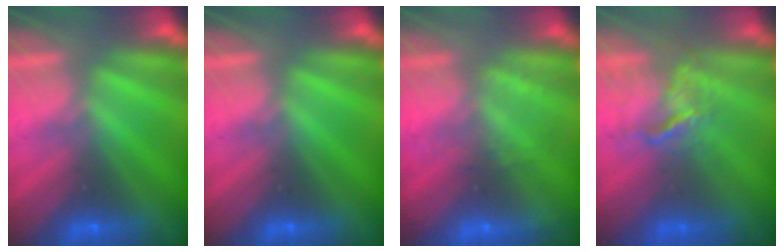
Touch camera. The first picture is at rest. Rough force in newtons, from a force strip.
{"total": 0.0}
{"total": 2.2}
{"total": 3.8}